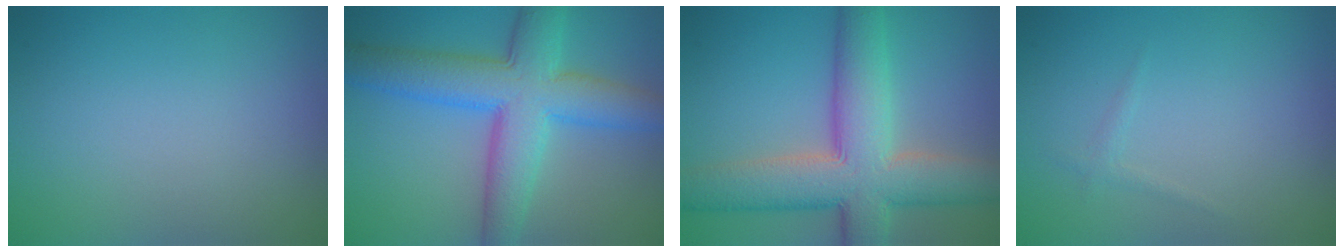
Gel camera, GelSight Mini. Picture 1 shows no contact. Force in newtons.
{"total": 8.9, "press": 8.9, "slide": 0.1}
{"total": 10.1, "press": 10.1, "slide": 0.6}
{"total": 0.6, "press": 0.6, "slide": 0.1}